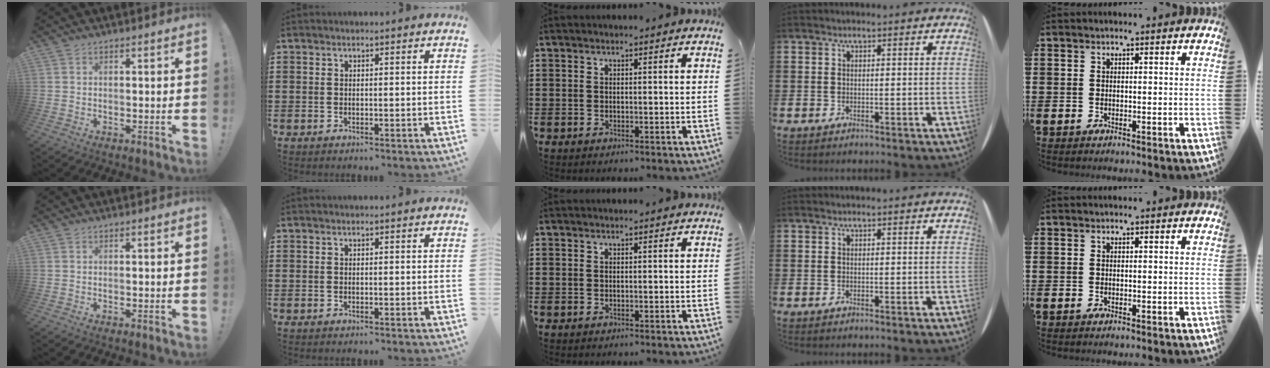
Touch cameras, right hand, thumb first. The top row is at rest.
{}